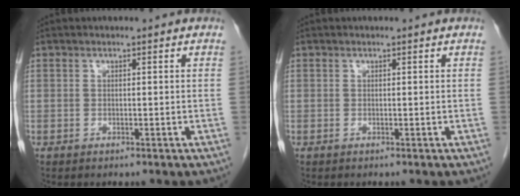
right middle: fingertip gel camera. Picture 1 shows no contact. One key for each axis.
{"total": 0.0}